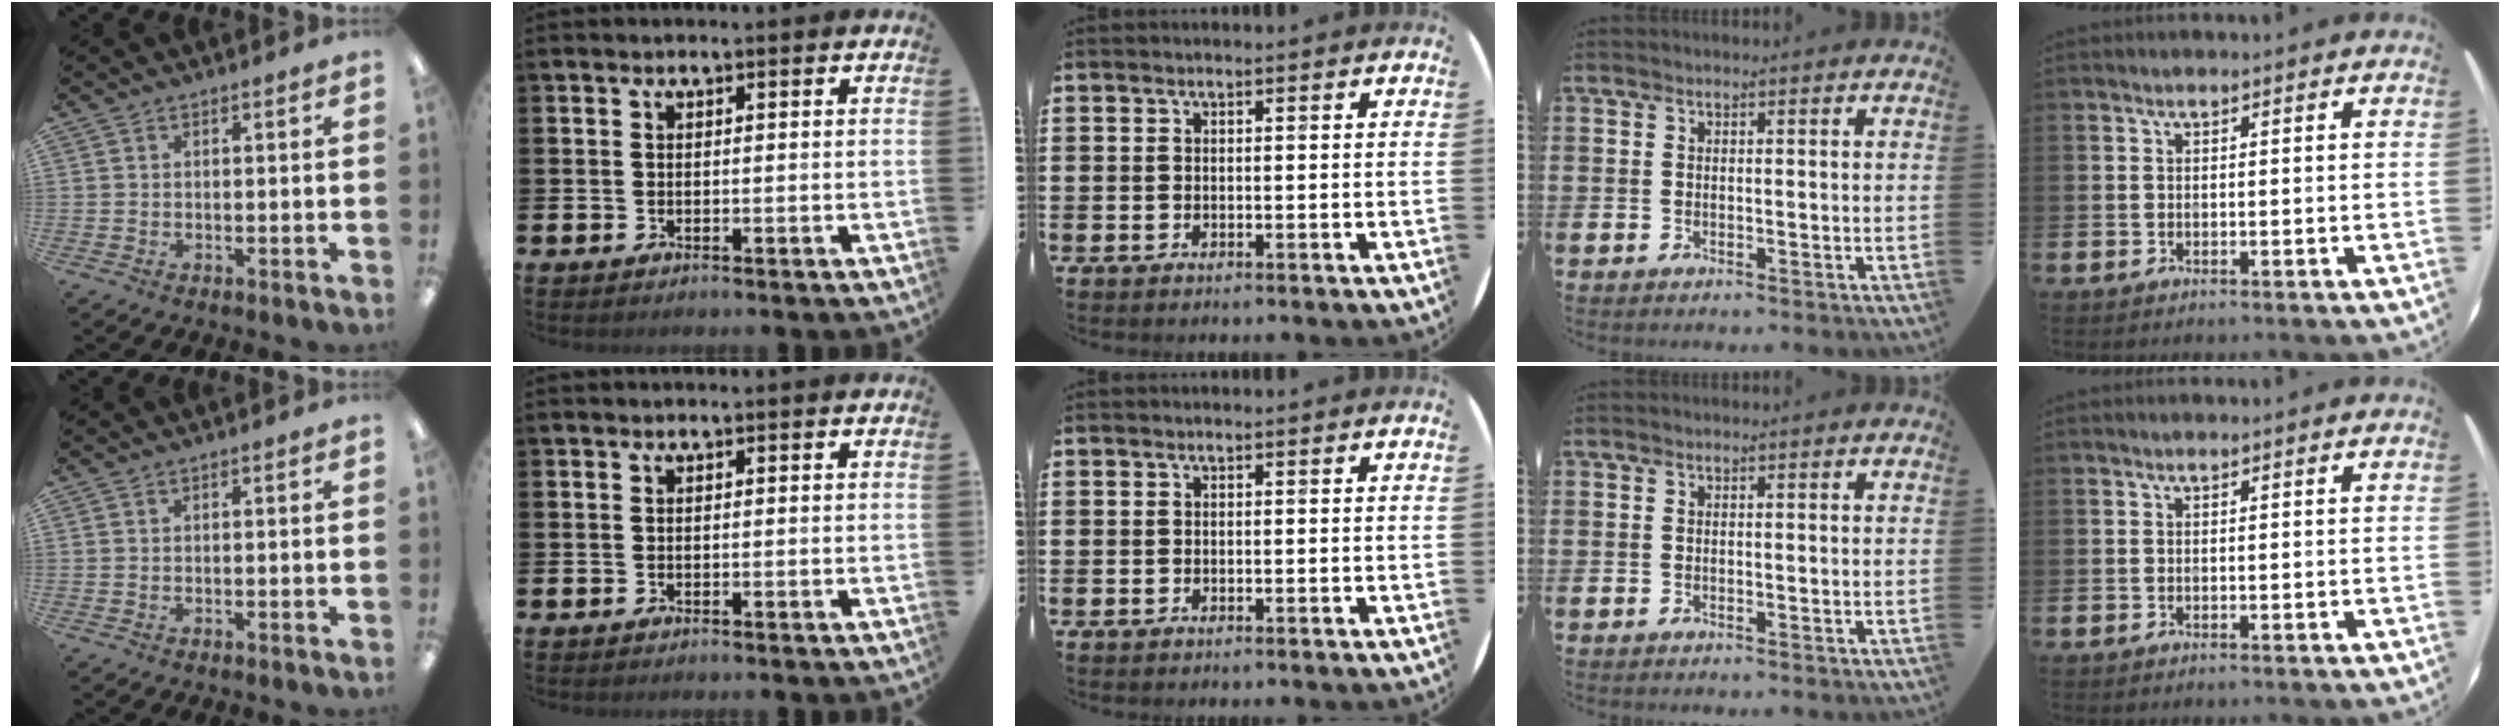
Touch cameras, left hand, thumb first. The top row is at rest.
{}